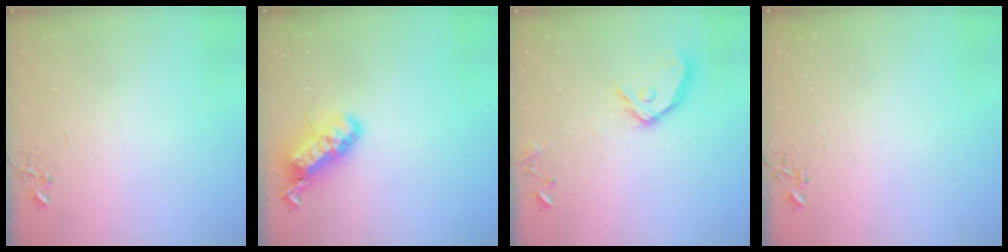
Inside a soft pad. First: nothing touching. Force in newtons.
{"total": 19.9, "press": 19.9, "slide": 0.3}
{"total": 14.2, "press": 14.0, "slide": 2.3}
{"total": 4.3, "press": 4.3, "slide": 0.3}